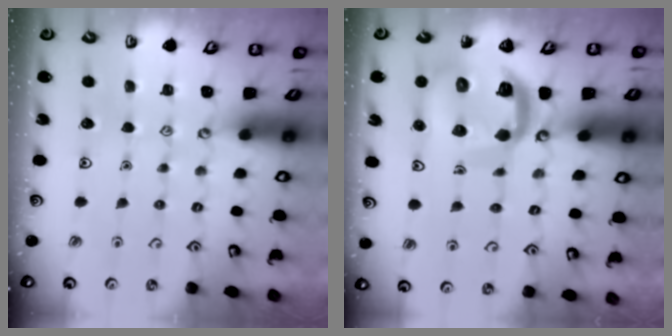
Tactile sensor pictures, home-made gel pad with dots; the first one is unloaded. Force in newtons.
{"total": 12.3, "press": 12.3, "slide": 1.1}